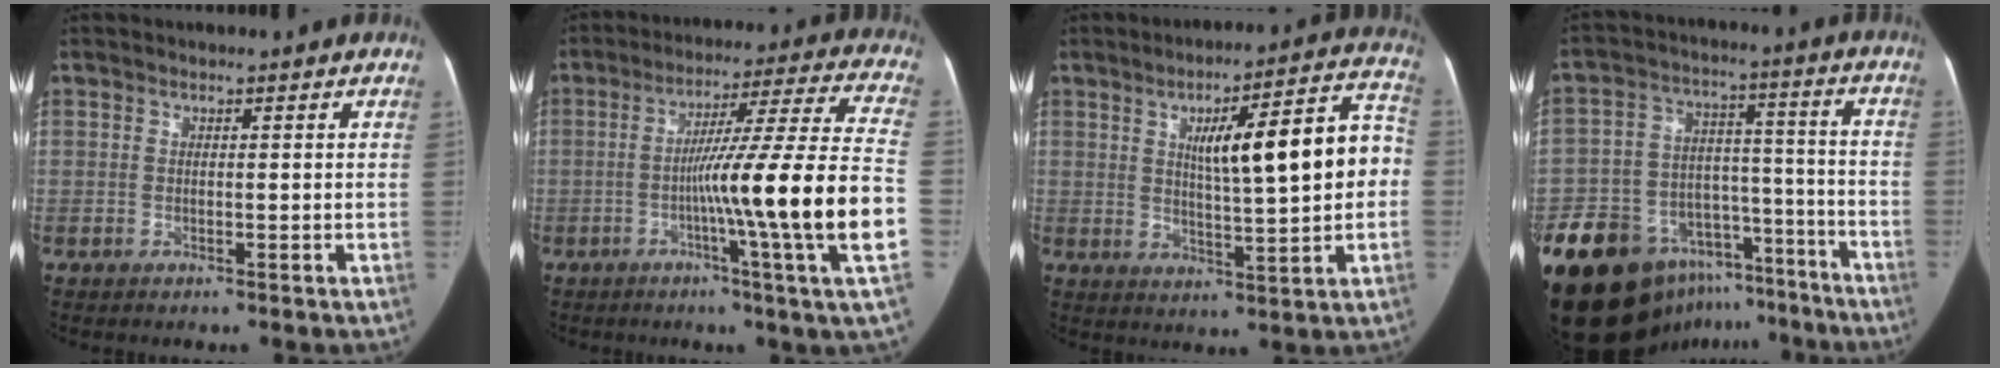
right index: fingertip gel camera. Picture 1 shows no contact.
{"total": 19.5, "force": [-4.7, -2.4, 18.8], "torque": [-0.269, 0.001, -0.082]}
{"total": 15.2, "force": [1.6, 2.5, 14.9], "torque": [-0.205, 0.040, 0.027]}
{"total": 23.3, "force": [-16.8, 13.8, 8.4], "torque": [-0.138, 0.066, -0.237]}